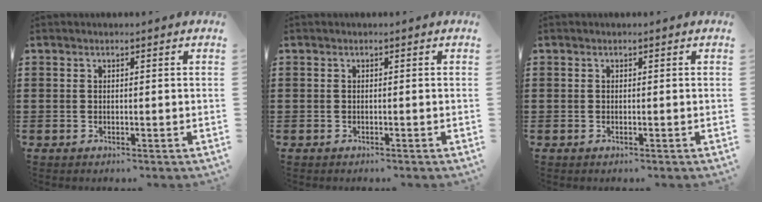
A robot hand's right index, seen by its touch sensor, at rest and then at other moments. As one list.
[{"total": 0.0}, {"total": 0.0}]